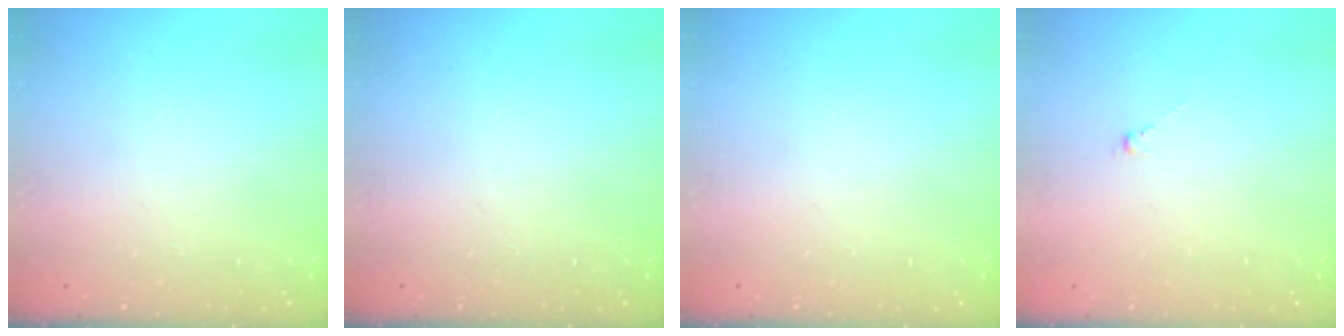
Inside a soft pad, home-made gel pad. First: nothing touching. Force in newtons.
{"total": 0.0}
{"total": 0.0}
{"total": 0.5, "press": 0.3, "slide": 0.4}